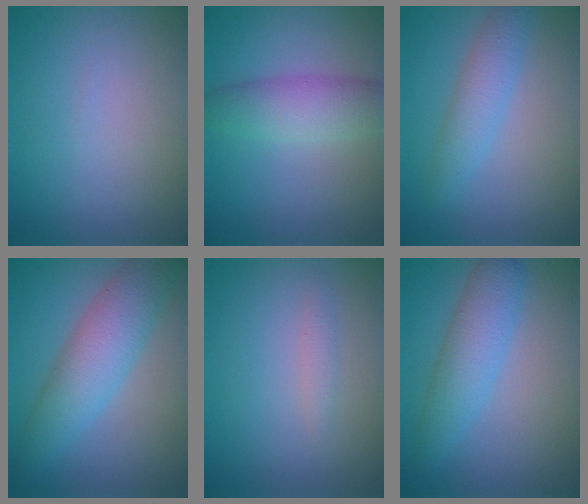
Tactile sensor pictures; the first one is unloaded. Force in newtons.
{"total": 4.2, "press": 4.2, "slide": 0.1}
{"total": 2.9, "press": 2.9, "slide": 0.0}
{"total": 5.6, "press": 5.6, "slide": 0.2}
{"total": 0.9, "press": 0.9, "slide": 0.0}
{"total": 3.9, "press": 3.9, "slide": 0.1}